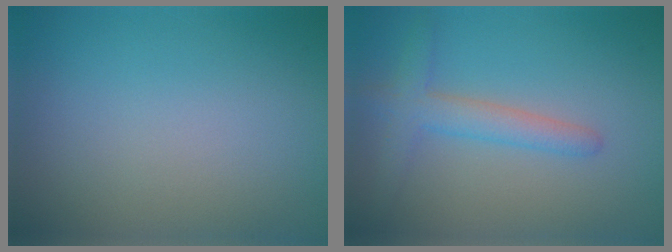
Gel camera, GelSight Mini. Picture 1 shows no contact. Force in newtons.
{"total": 3.8, "press": 3.7, "slide": 0.1}